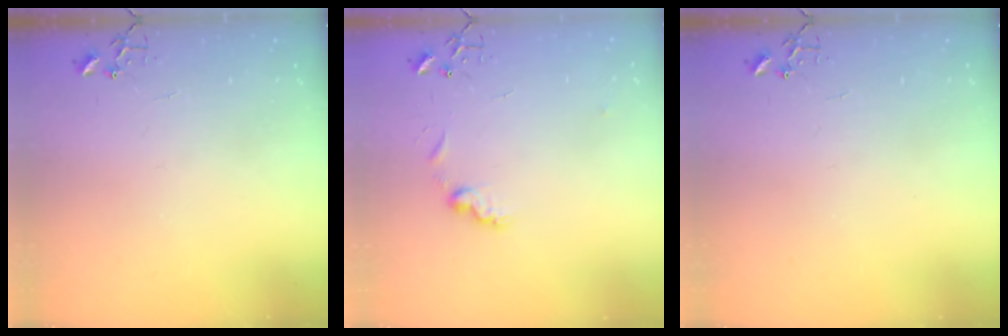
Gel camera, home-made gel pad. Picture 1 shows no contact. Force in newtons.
{"total": 8.6, "press": 8.6, "slide": 0.1}
{"total": 0.0}